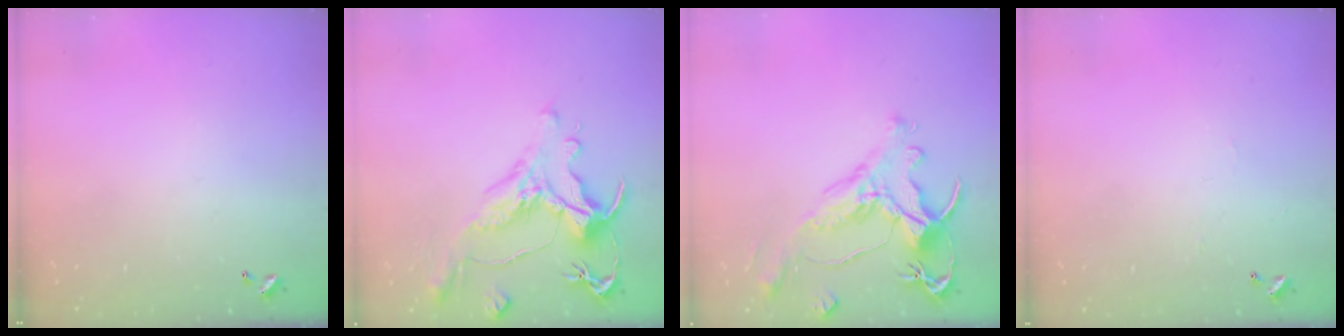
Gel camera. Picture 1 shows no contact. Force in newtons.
{"total": 2.4, "press": 2.0, "slide": 1.4}
{"total": 1.2, "press": 0.3, "slide": 1.2}
{"total": 0.8, "press": 0.7, "slide": 0.5}